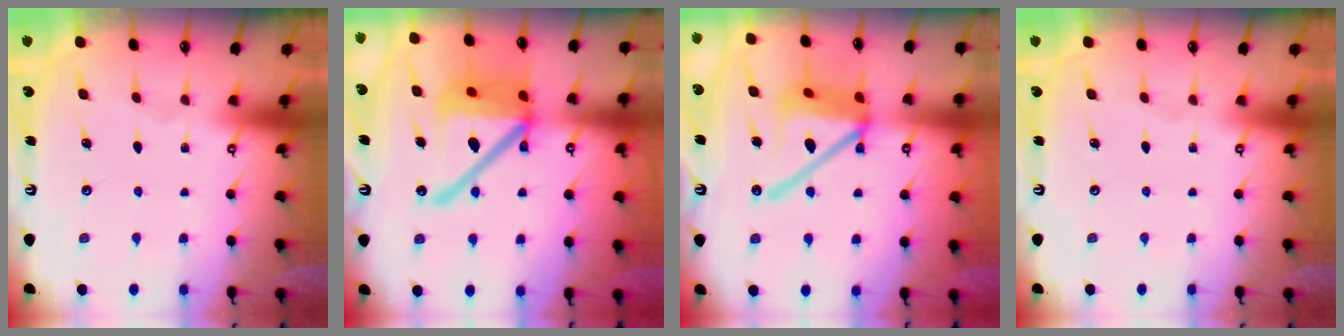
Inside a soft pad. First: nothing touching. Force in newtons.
{"total": 20.3, "press": 20.0, "slide": 3.5}
{"total": 17.1, "press": 17.0, "slide": 1.9}
{"total": 0.0}